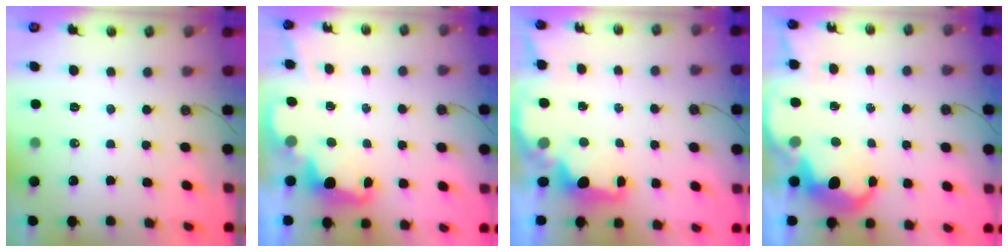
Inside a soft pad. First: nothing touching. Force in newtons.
{"total": 2.3, "press": 2.2, "slide": 0.5}
{"total": 2.1, "press": 1.9, "slide": 0.8}
{"total": 7.3, "press": 7.3, "slide": 0.6}